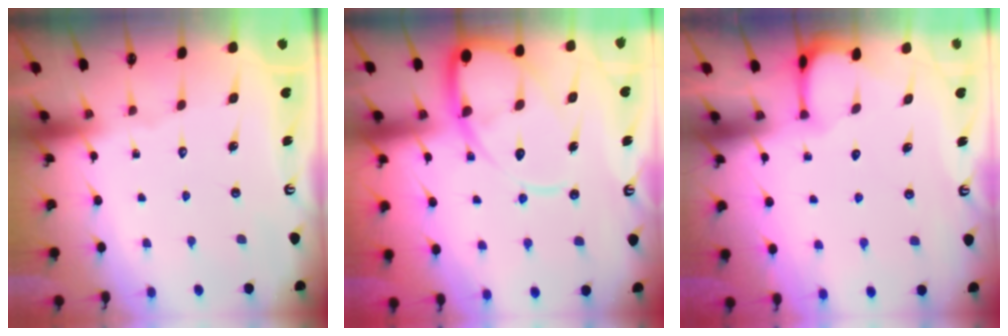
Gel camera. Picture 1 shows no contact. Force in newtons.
{"total": 12.5, "press": 12.5, "slide": 1.2}
{"total": 2.0, "press": 2.0, "slide": 0.2}